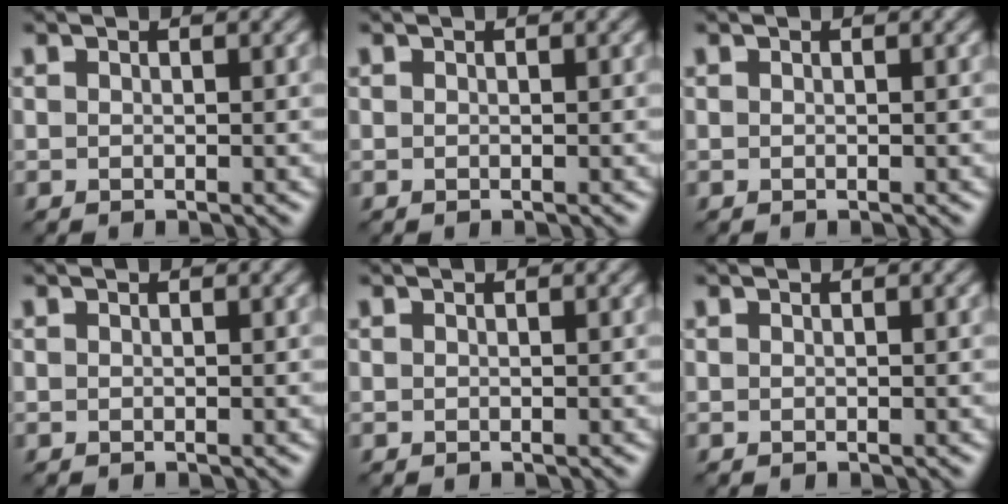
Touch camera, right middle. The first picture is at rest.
{"total": 0.0}
{"total": 0.0}
{"total": 0.0}
{"total": 0.0}
{"total": 0.0}